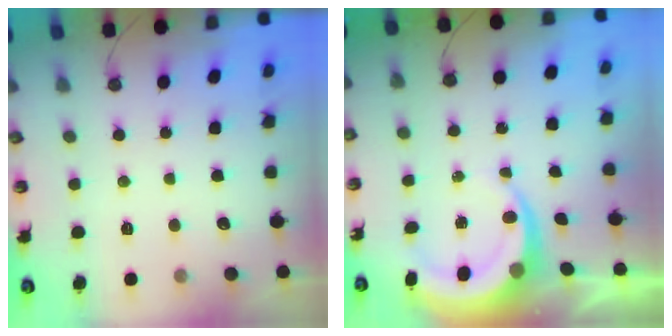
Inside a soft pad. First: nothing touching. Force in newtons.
{"total": 6.3, "press": 6.3, "slide": 0.8}